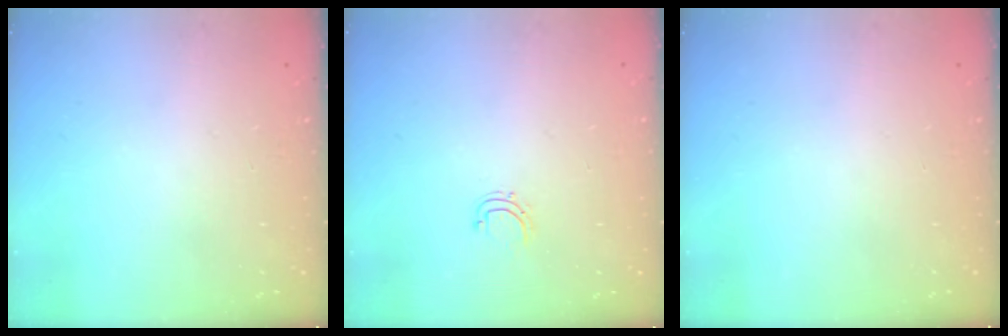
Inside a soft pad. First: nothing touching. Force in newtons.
{"total": 3.8, "press": 3.8, "slide": 0.3}
{"total": 0.0}